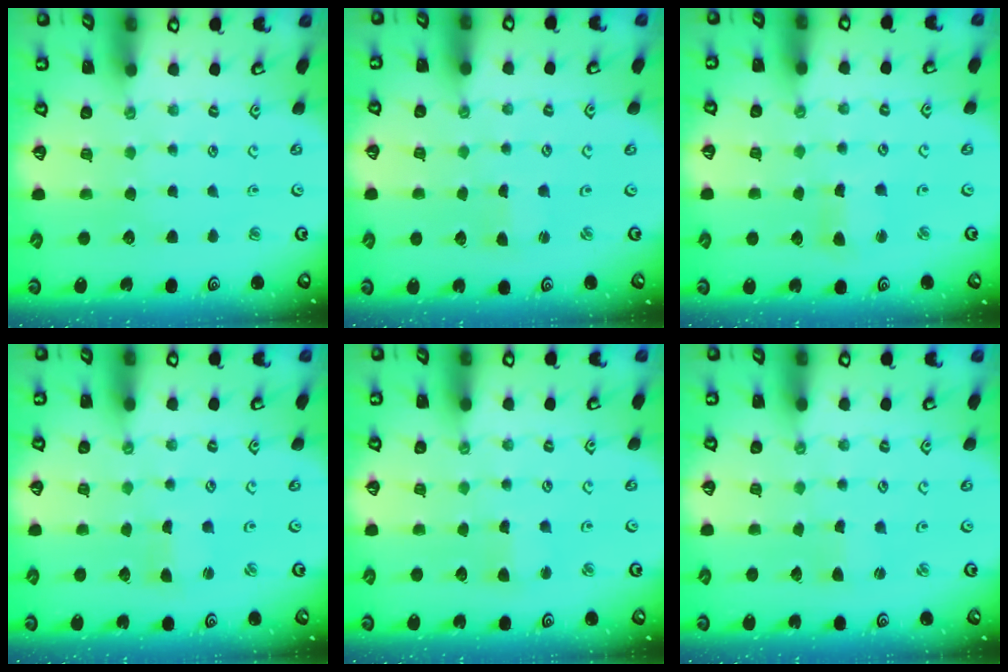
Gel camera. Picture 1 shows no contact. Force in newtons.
{"total": 0.0}
{"total": 3.1, "press": 3.1, "slide": 0.3}
{"total": 0.9, "press": 0.9, "slide": 0.1}
{"total": 3.0, "press": 3.0, "slide": 0.2}
{"total": 1.6, "press": 1.6, "slide": 0.3}